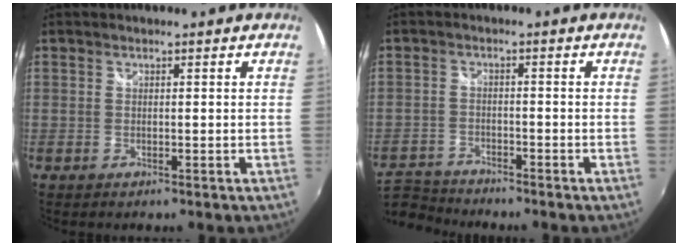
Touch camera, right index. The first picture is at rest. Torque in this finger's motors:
{"motor_torque": [-2.08, -0.06, -1.05, -0.21]}